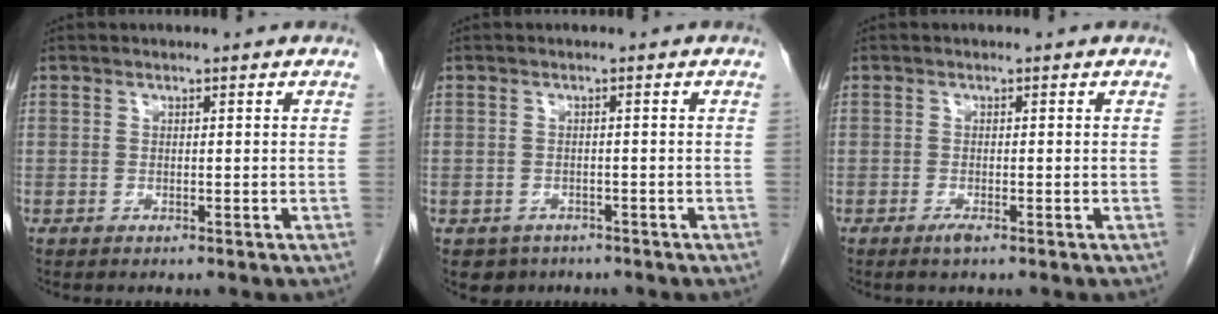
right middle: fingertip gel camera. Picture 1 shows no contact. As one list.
[{"total": 2.9, "force": [-1.9, 2.2, 0.1], "torque": [-0.007, 0.004, -0.027]}, {"total": 1.1, "force": [-0.8, 0.0, 0.8], "torque": [-0.018, -0.003, -0.014]}]